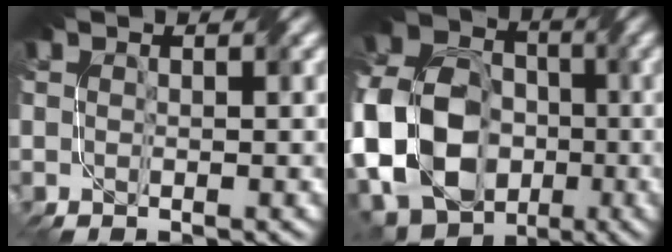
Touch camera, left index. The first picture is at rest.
{"total": 17.1, "force": [-3.4, 14.2, 8.9], "torque": [-0.212, -0.019, -0.083]}